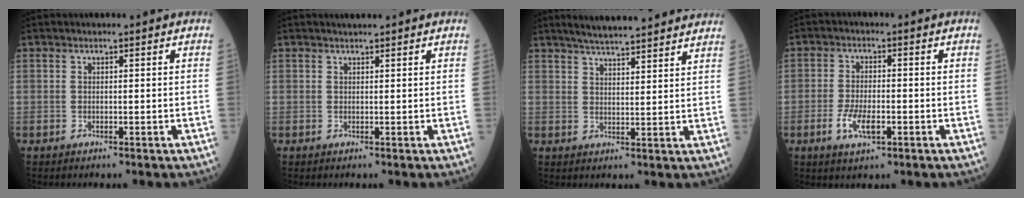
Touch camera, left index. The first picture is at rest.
{"total": 1.4, "force": [1.3, -0.1, 0.6], "torque": [-0.008, 0.009, 0.025]}
{"total": 14.3, "force": [12.8, 1.1, 6.3], "torque": [-0.096, 0.023, 0.167]}
{"total": 5.0, "force": [-2.0, 1.9, 4.2], "torque": [-0.087, -0.003, -0.035]}